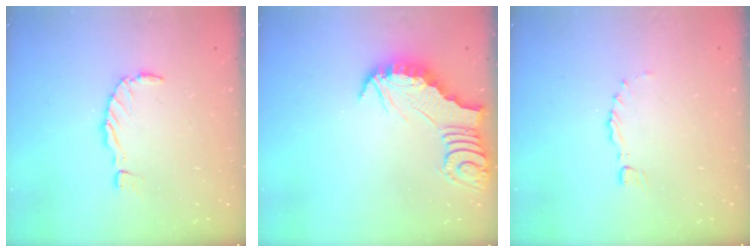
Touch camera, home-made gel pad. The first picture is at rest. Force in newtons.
{"total": 2.8, "press": 2.8, "slide": 0.2}
{"total": 0.0}